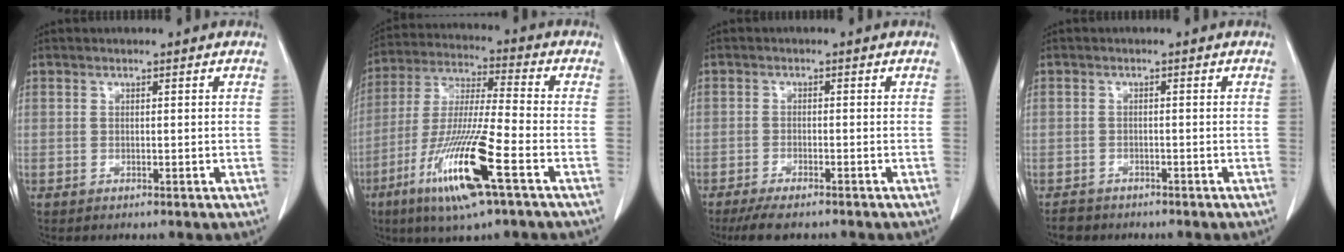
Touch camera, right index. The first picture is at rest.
{"total": 16.2, "force": [-7.4, 0.6, 14.4], "torque": [-0.299, -0.028, -0.137]}
{"total": 5.4, "force": [-4.5, 0.9, 3.0], "torque": [-0.049, -0.011, -0.070]}
{"total": 2.2, "force": [-1.7, 1.3, -0.1], "torque": [-0.010, 0.002, -0.028]}